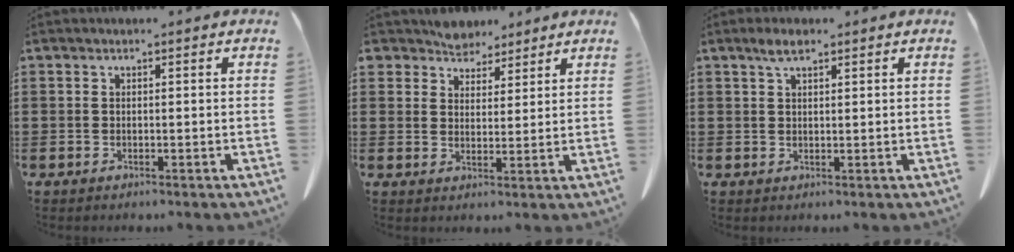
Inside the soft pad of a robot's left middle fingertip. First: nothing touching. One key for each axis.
{"total": 4.4, "fx": 4.0, "fy": 1.7, "fz": -0.1, "tx": -0.018, "ty": -0.009, "tz": 0.075}
{"total": 2.6, "fx": 1.6, "fy": 0.9, "fz": 1.8, "tx": -0.039, "ty": 0.006, "tz": 0.028}